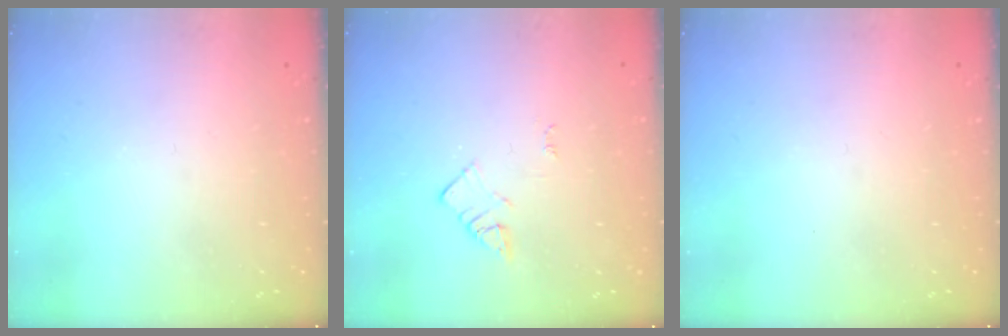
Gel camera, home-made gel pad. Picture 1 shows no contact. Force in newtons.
{"total": 2.1, "press": 2.1, "slide": 0.3}
{"total": 0.0}